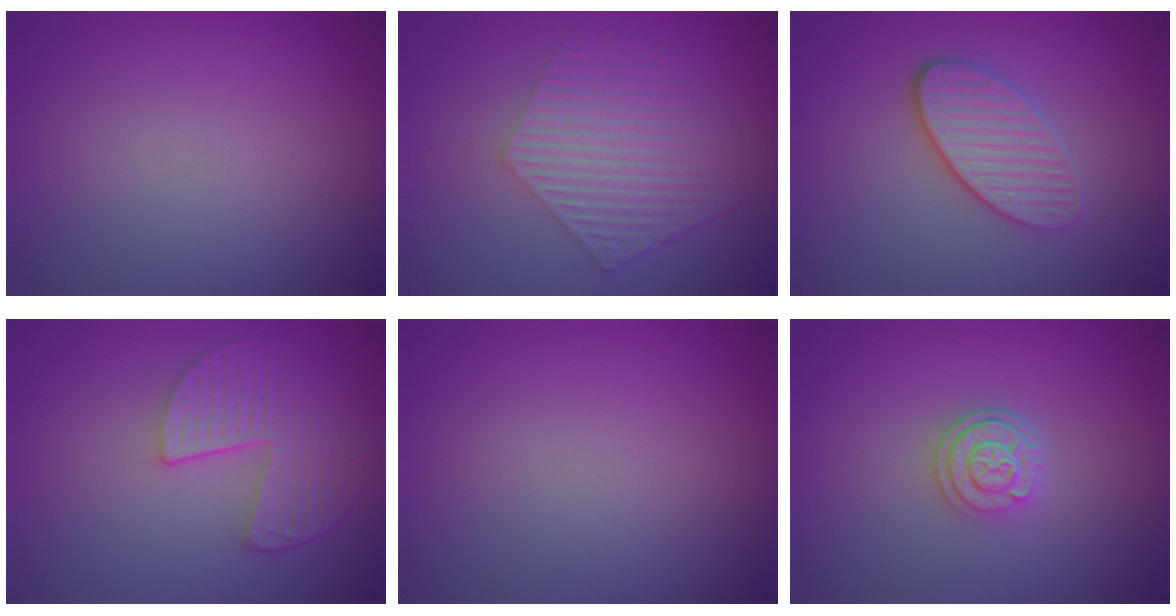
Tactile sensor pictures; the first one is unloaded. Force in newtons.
{"total": 5.7, "press": 4.2, "slide": 3.8}
{"total": 4.1, "press": 3.3, "slide": 2.4}
{"total": 5.3, "press": 4.2, "slide": 3.2}
{"total": 0.0}
{"total": 3.0, "press": 2.5, "slide": 1.7}